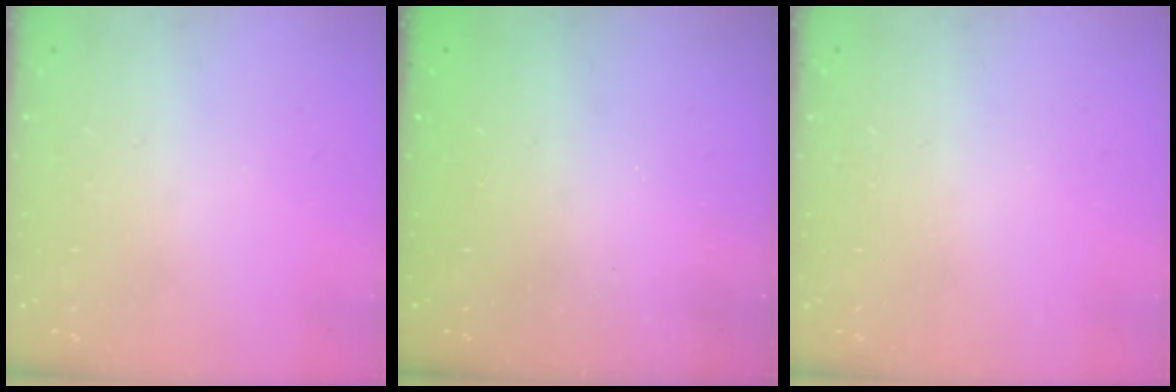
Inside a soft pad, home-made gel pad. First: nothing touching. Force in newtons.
{"total": 2.4, "press": 2.3, "slide": 0.8}
{"total": 0.0}